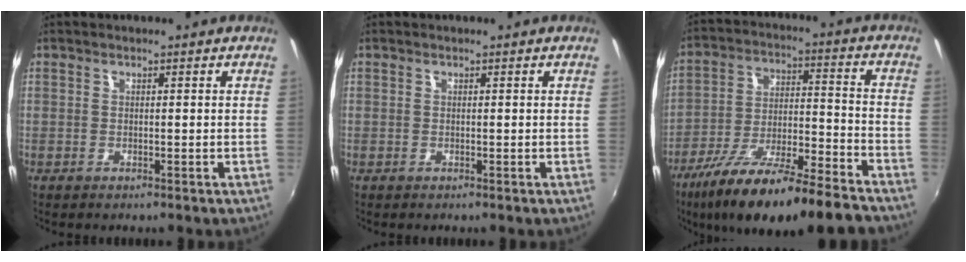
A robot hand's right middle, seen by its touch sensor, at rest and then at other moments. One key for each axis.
{"total": 0.0}
{"total": 21.7, "fx": -17.2, "fy": 3.0, "fz": 12.9, "tx": -0.230, "ty": -0.043, "tz": -0.275}